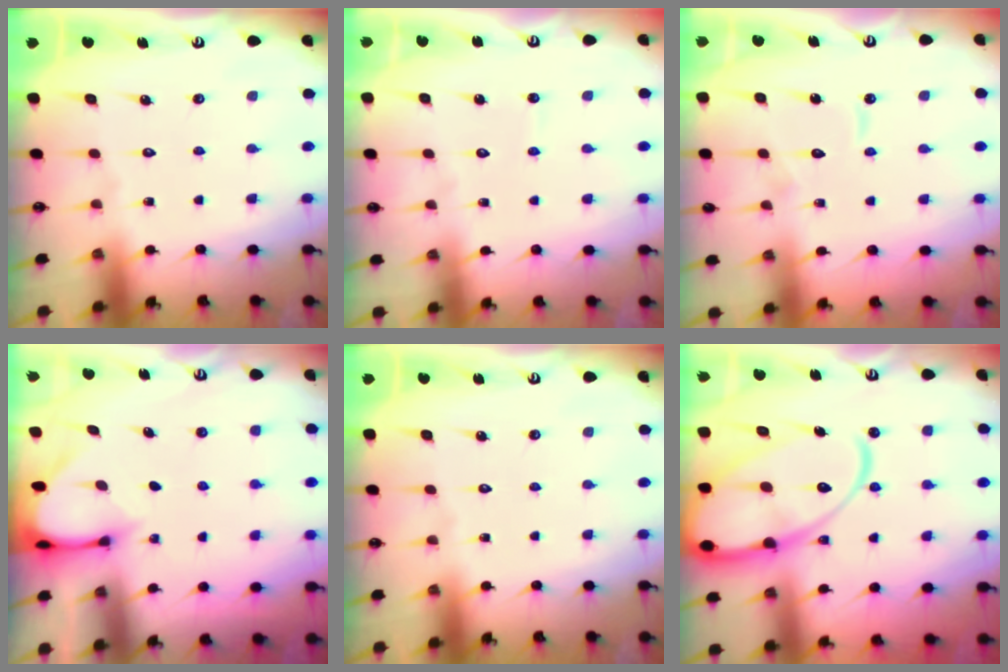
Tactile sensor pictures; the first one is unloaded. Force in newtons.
{"total": 2.4, "press": 2.4, "slide": 0.3}
{"total": 6.0, "press": 6.0, "slide": 0.5}
{"total": 3.4, "press": 3.4, "slide": 0.3}
{"total": 0.0}
{"total": 18.3, "press": 18.2, "slide": 1.7}